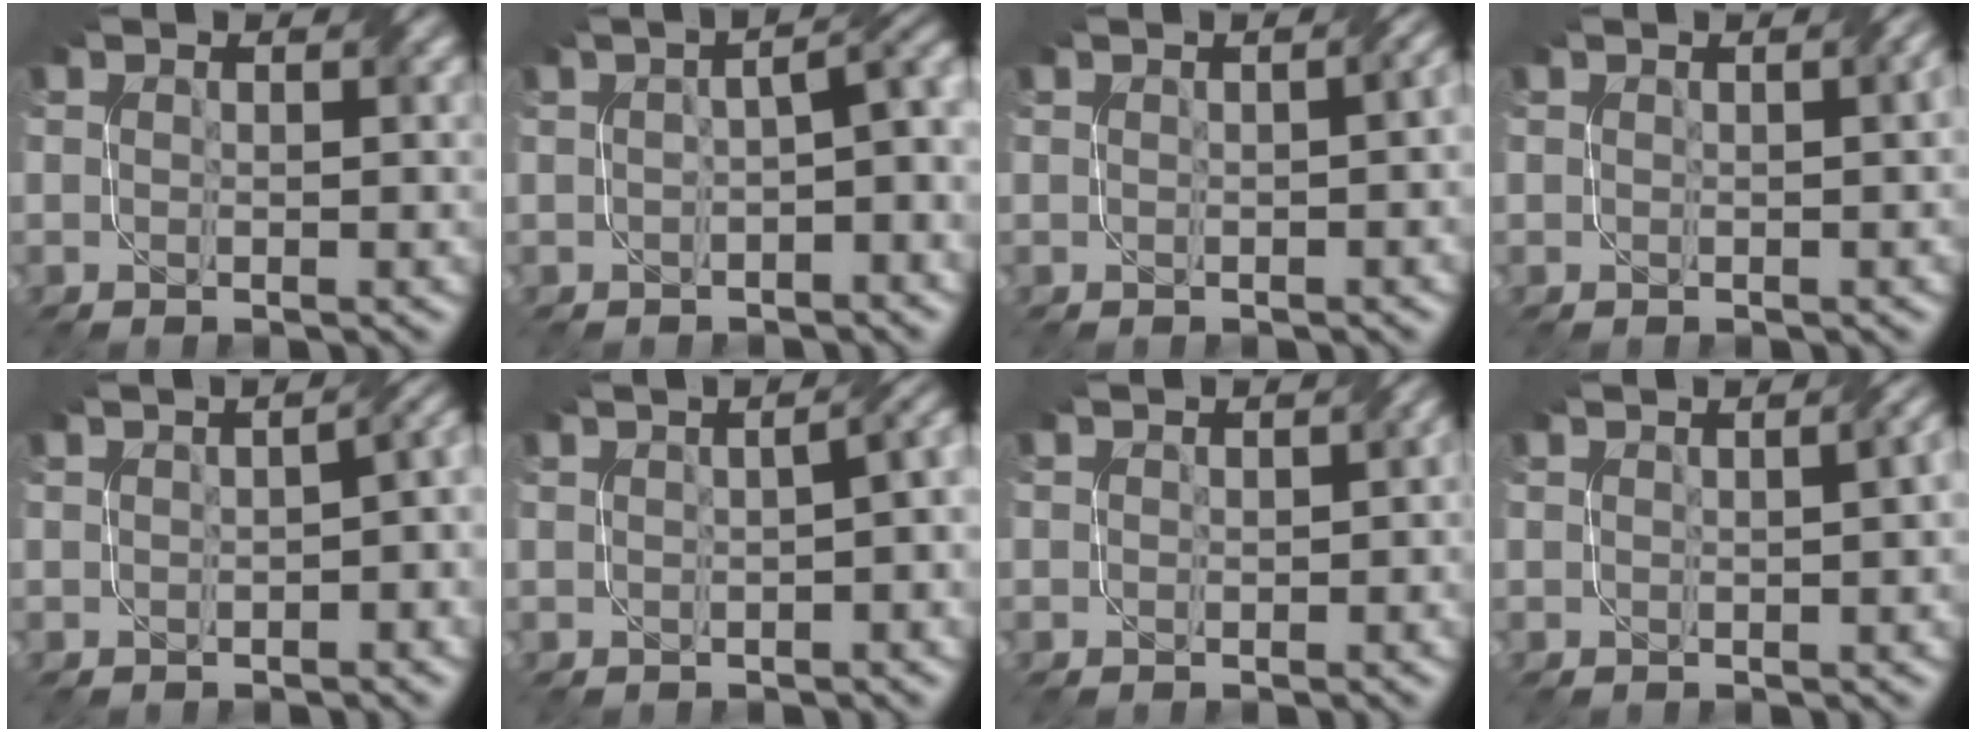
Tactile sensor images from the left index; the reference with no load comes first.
{"total": 5.1, "force": [-0.3, 1.7, 4.8], "torque": [-0.046, 0.015, -0.001]}
{"total": 3.8, "force": [0.2, 1.9, 3.3], "torque": [-0.010, 0.017, 0.004]}
{"total": 2.1, "force": [0.3, 0.9, 1.9], "torque": [-0.007, 0.009, 0.007]}
{"total": 5.2, "force": [-0.6, 2.5, 4.6], "torque": [-0.024, 0.006, 0.001]}
{"total": 7.1, "force": [0.5, 3.7, 6.1], "torque": [-0.027, 0.022, -0.005]}
{"total": 1.5, "force": [0.0, 1.0, 1.1], "torque": [-0.008, 0.002, 0.006]}
{"total": 4.1, "force": [0.7, 2.1, 3.5], "torque": [-0.006, 0.026, 0.002]}